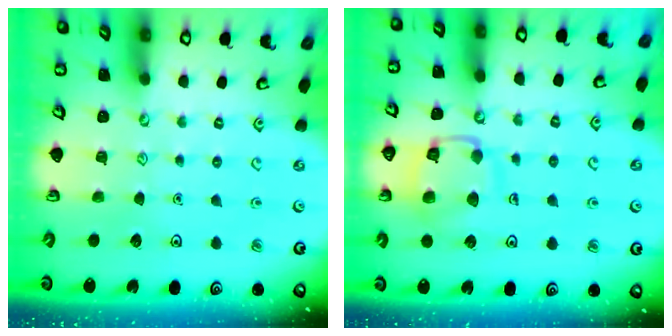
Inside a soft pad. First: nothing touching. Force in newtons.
{"total": 12.6, "press": 12.5, "slide": 1.2}